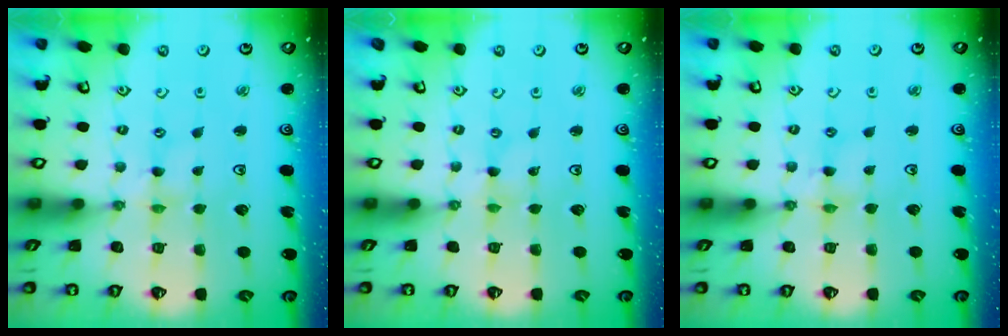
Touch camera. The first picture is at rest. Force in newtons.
{"total": 0.0}
{"total": 3.0, "press": 2.9, "slide": 0.3}